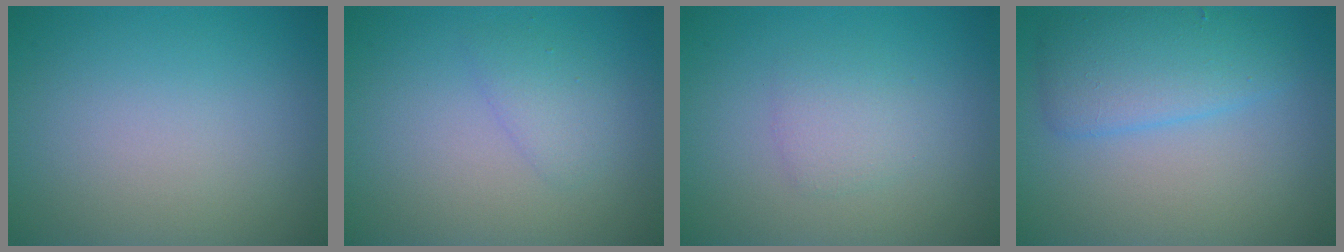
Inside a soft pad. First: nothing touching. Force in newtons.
{"total": 1.6, "press": 1.6, "slide": 0.1}
{"total": 1.7, "press": 1.7, "slide": 0.0}
{"total": 4.0, "press": 4.0, "slide": 0.1}